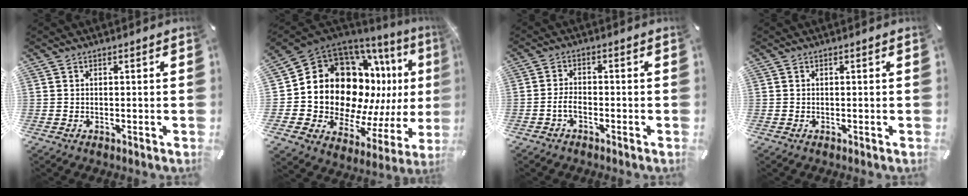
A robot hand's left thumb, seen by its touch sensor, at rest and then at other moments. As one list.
[{"total": 18.9, "force": [5.4, 14.6, 10.7], "torque": [-0.197, -0.090, 0.126]}, {"total": 3.2, "force": [-1.6, 1.7, 2.2], "torque": [-0.044, 0.007, -0.030]}, {"total": 0.0}]